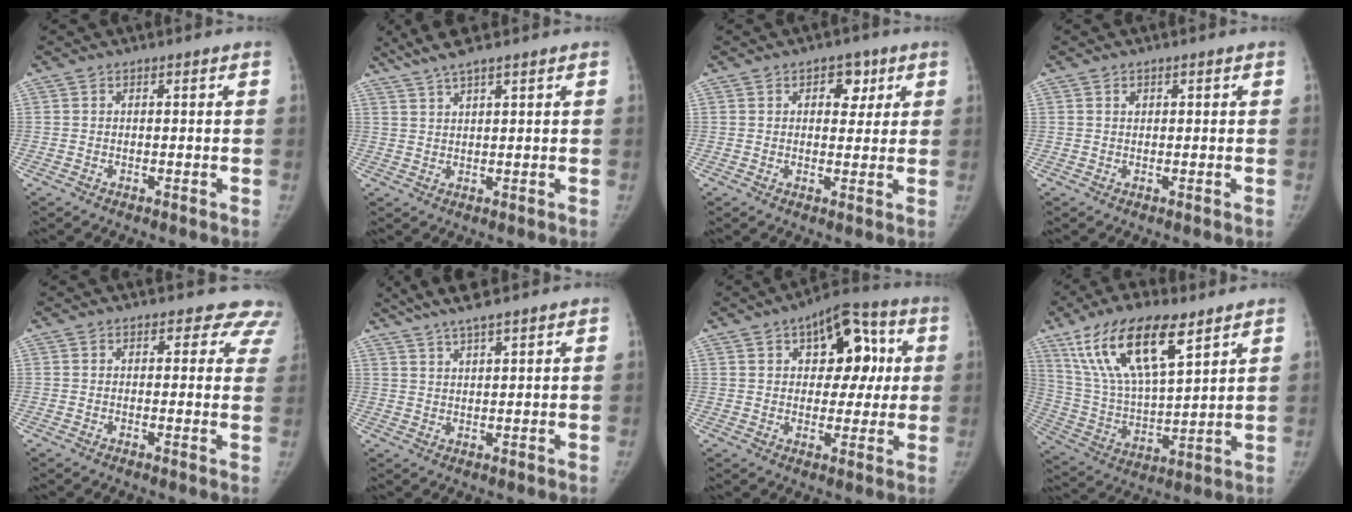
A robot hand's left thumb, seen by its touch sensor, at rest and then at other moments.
{"total": 5.5, "force": [4.3, 0.4, 3.4], "torque": [-0.074, 0.003, 0.089]}
{"total": 5.1, "force": [2.2, 3.4, 3.0], "torque": [-0.006, -0.005, 0.024]}
{"total": 0.8, "force": [0.3, 0.6, 0.3], "torque": [0.001, -0.001, 0.005]}
{"total": 7.0, "force": [6.1, 3.4, 0.4], "torque": [0.054, -0.020, 0.035]}
{"total": 7.4, "force": [5.9, 0.9, 4.4], "torque": [-0.080, 0.000, 0.110]}
{"total": 14.1, "force": [4.1, 8.5, 10.5], "torque": [-0.090, 0.014, 0.054]}
{"total": 19.7, "force": [11.3, 7.3, 14.5], "torque": [-0.256, -0.036, 0.218]}